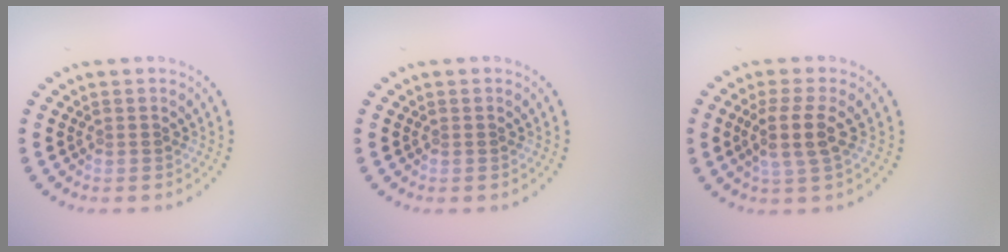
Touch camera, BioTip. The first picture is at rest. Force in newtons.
{"total": 0.0}
{"total": 2.9, "press": 2.3, "slide": 1.7}